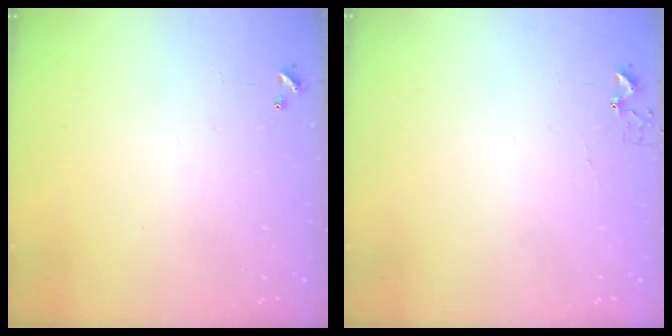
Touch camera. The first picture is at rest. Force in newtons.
{"total": 2.9, "press": 2.9, "slide": 0.4}